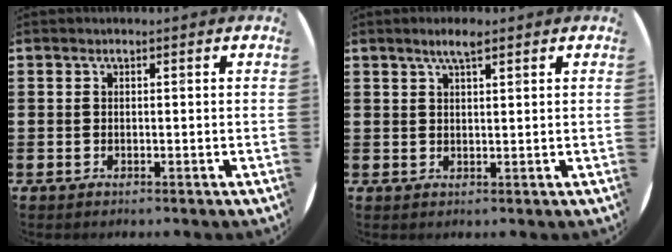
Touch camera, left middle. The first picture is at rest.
{"total": 3.2, "force": [2.3, 0.6, 2.2], "torque": [-0.047, 0.005, 0.039]}